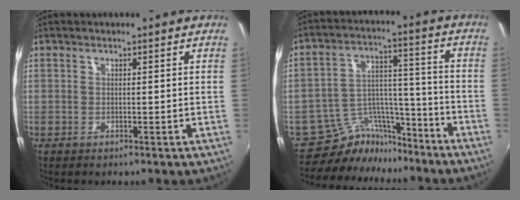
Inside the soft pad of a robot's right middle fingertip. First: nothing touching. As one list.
[{"total": 10.8, "force": [-9.7, 4.8, 0.4], "torque": [-0.006, 0.057, -0.163]}]